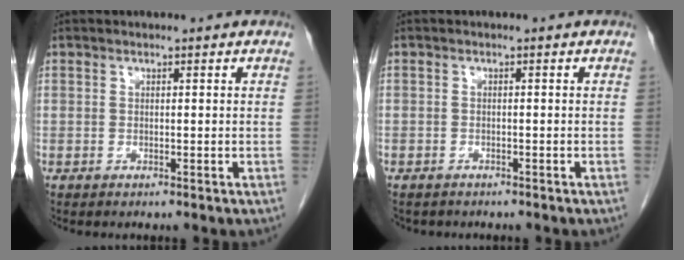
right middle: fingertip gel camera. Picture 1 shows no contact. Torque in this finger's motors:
{"motor_torque": [1.86, -0.28, 0.76, -0.04]}